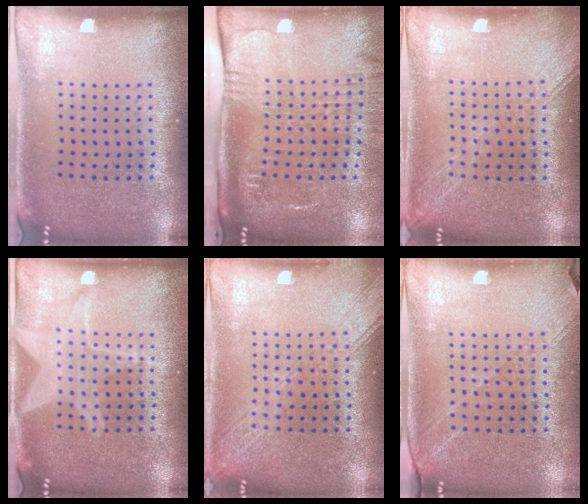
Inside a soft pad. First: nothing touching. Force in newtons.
{"total": 2.7, "press": 2.0, "slide": 1.8}
{"total": 1.6, "press": 1.5, "slide": 0.2}
{"total": 3.0, "press": 3.0, "slide": 0.4}
{"total": 2.0, "press": 2.0, "slide": 0.3}
{"total": 1.3, "press": 1.2, "slide": 0.4}